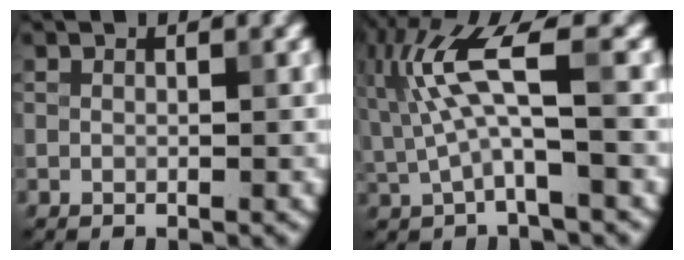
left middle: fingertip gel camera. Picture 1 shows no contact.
{"total": 6.2, "force": [0.9, 1.2, 6.0], "torque": [-0.134, 0.012, 0.015]}